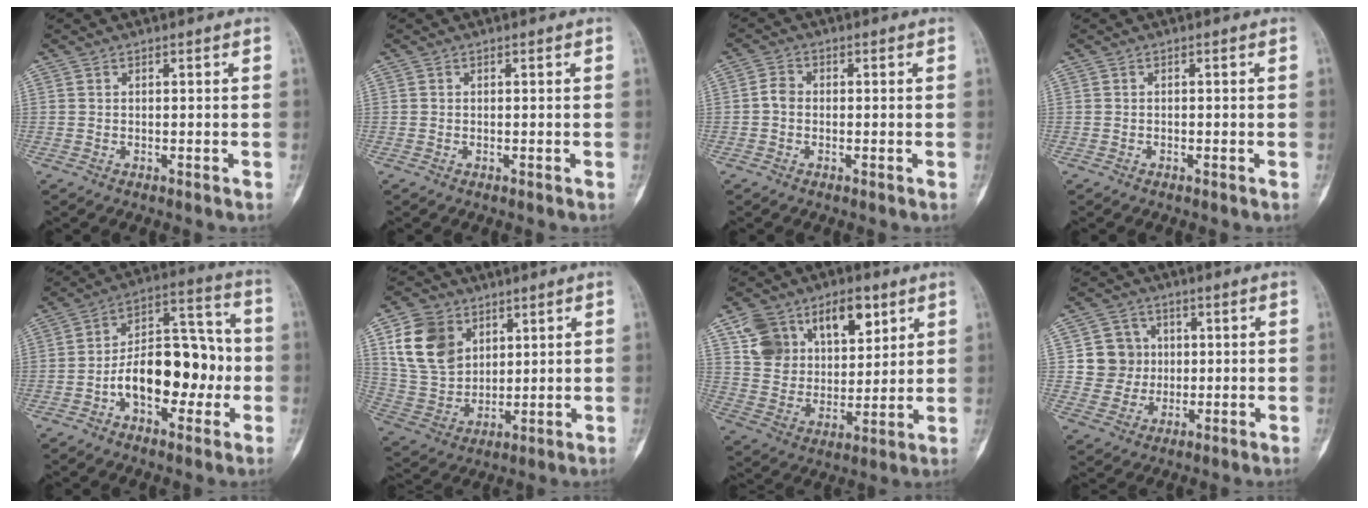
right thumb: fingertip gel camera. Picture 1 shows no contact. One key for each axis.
{"total": 0.0}
{"total": 2.4, "fx": -0.4, "fy": 1.9, "fz": 1.4, "tx": -0.022, "ty": 0.007, "tz": -0.015}
{"total": 0.0}
{"total": 17.1, "fx": -3.6, "fy": 9.8, "fz": 13.6, "tx": -0.185, "ty": 0.054, "tz": -0.060}
{"total": 14.1, "fx": 5.8, "fy": 10.6, "fz": 7.4, "tx": -0.116, "ty": -0.018, "tz": 0.121}
{"total": 17.5, "fx": 8.4, "fy": 11.5, "fz": 10.1, "tx": -0.128, "ty": -0.019, "tz": 0.157}
{"total": 8.2, "fx": 1.0, "fy": 7.9, "fz": 1.7, "tx": 0.010, "ty": 0.007, "tz": 0.017}